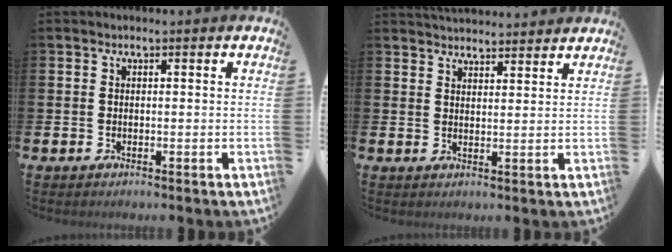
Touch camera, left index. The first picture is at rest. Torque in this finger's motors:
{"motor_torque": [0.07, -0.57, 0.37, 0.12]}